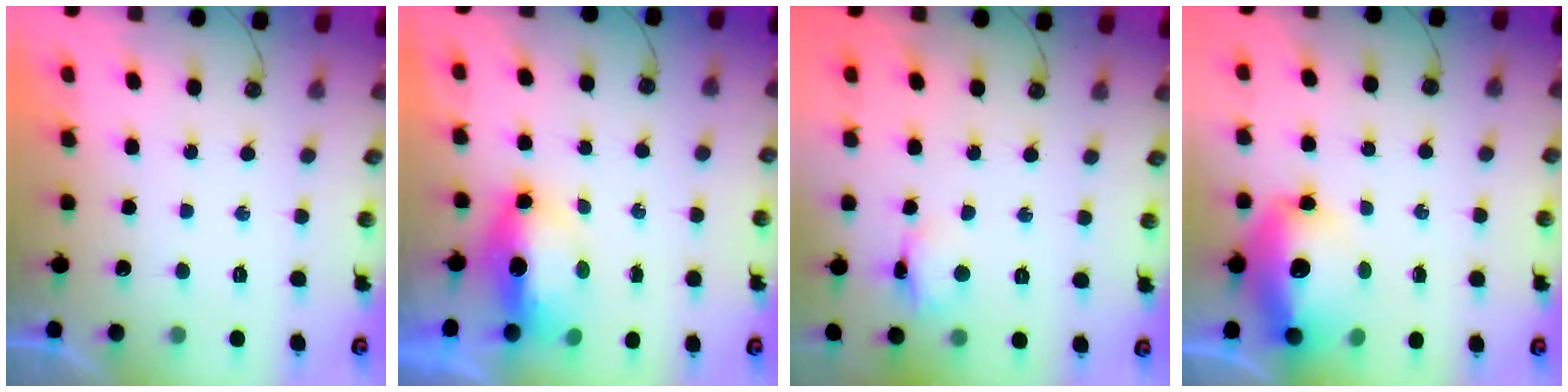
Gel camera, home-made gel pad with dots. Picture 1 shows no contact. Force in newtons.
{"total": 7.3, "press": 7.2, "slide": 1.2}
{"total": 5.4, "press": 5.4, "slide": 0.3}
{"total": 16.6, "press": 16.5, "slide": 1.6}